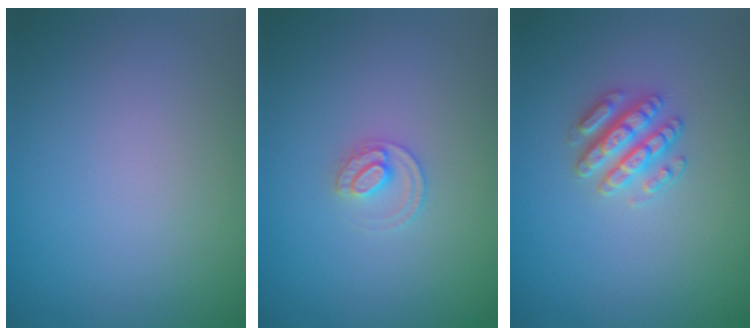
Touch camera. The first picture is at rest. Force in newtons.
{"total": 1.7, "press": 1.7, "slide": 0.1}
{"total": 2.9, "press": 2.8, "slide": 0.6}